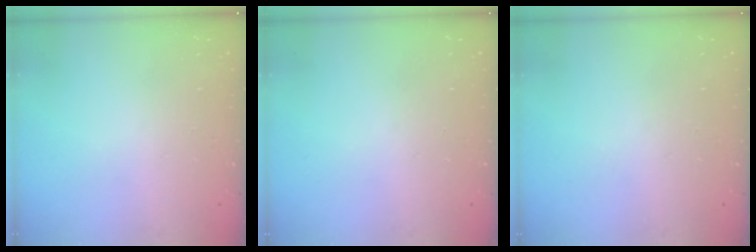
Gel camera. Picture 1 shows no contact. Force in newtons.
{"total": 0.0}
{"total": 0.0}